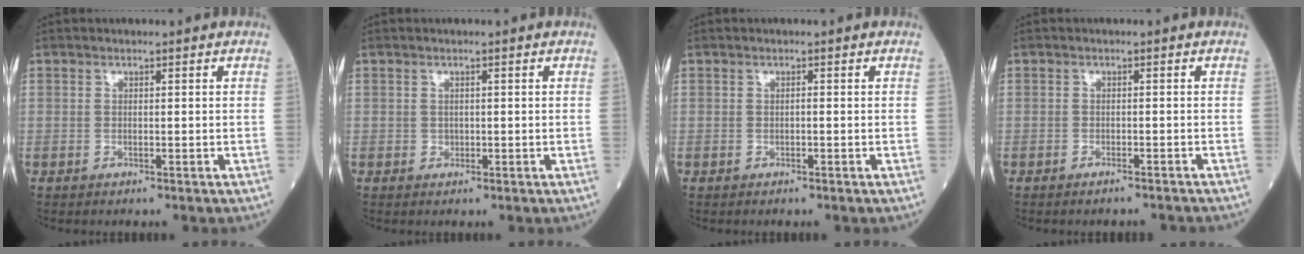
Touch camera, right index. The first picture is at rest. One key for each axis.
{"total": 0.6, "fx": -0.1, "fy": 0.5, "fz": 0.1, "tx": 0.002, "ty": 0.002, "tz": -0.004}
{"total": 0.0}
{"total": 2.9, "fx": -2.8, "fy": 0.2, "fz": 0.8, "tx": -0.010, "ty": -0.003, "tz": -0.036}